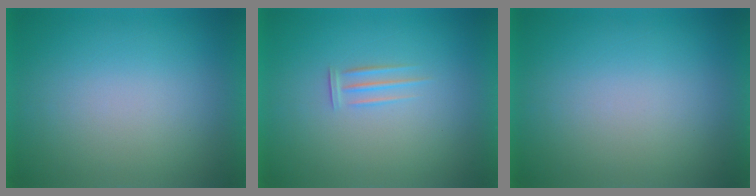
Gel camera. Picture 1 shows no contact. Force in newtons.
{"total": 1.7}
{"total": 0.0}